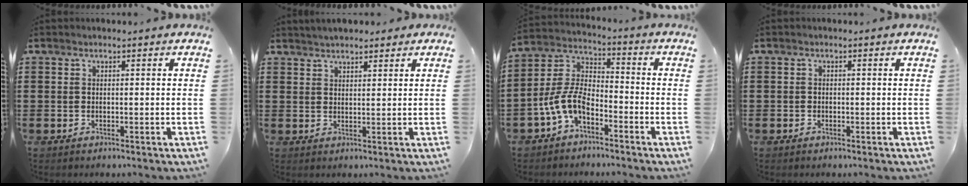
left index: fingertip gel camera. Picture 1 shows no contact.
{"total": 2.7, "force": [2.5, 0.8, 0.6], "torque": [-0.018, 0.003, 0.048]}
{"total": 8.1, "force": [-5.0, 3.9, 5.0], "torque": [-0.135, -0.005, -0.108]}
{"total": 0.8, "force": [-0.6, 0.5, 0.2], "torque": [-0.006, 0.000, -0.013]}